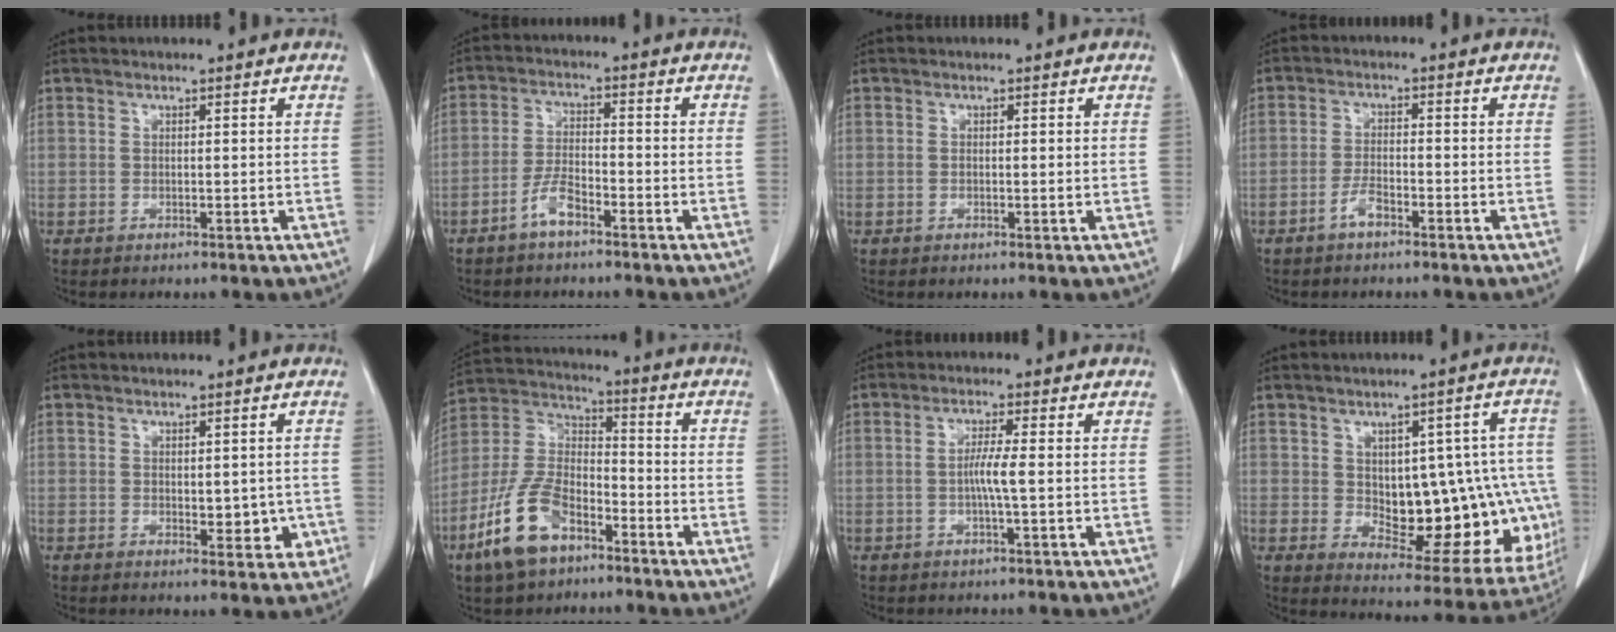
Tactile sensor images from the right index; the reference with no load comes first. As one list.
[{"total": 4.5, "force": [-3.1, 1.1, 3.0], "torque": [-0.065, 0.005, -0.061]}, {"total": 0.7, "force": [0.0, 0.1, 0.7], "torque": [-0.016, -0.002, 0.001]}, {"total": 2.8, "force": [-1.9, 0.7, 1.9], "torque": [-0.037, 0.003, -0.040]}, {"total": 4.0, "force": [-0.5, 2.1, 3.4], "torque": [-0.035, -0.005, 0.002]}, {"total": 13.1, "force": [-7.7, 6.2, 8.7], "torque": [-0.194, 0.003, -0.149]}, {"total": 3.4, "force": [-0.5, -0.3, 3.3], "torque": [-0.063, -0.001, -0.009]}, {"total": 18.8, "force": [-1.0, 9.0, 16.5], "torque": [-0.164, 0.025, 0.018]}]